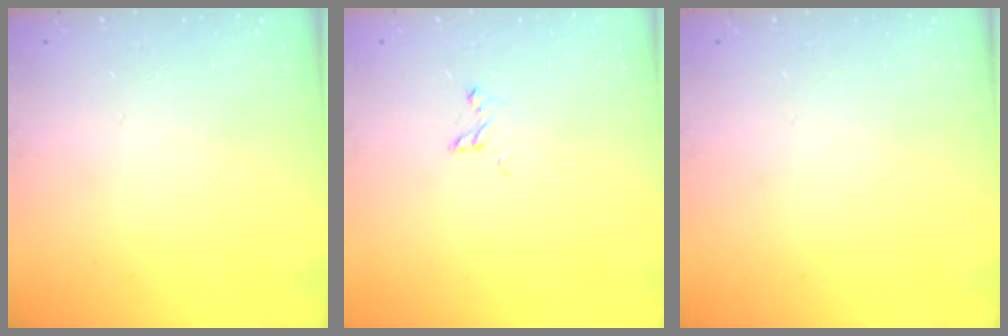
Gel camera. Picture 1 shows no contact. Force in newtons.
{"total": 3.1, "press": 3.1, "slide": 0.4}
{"total": 0.0}